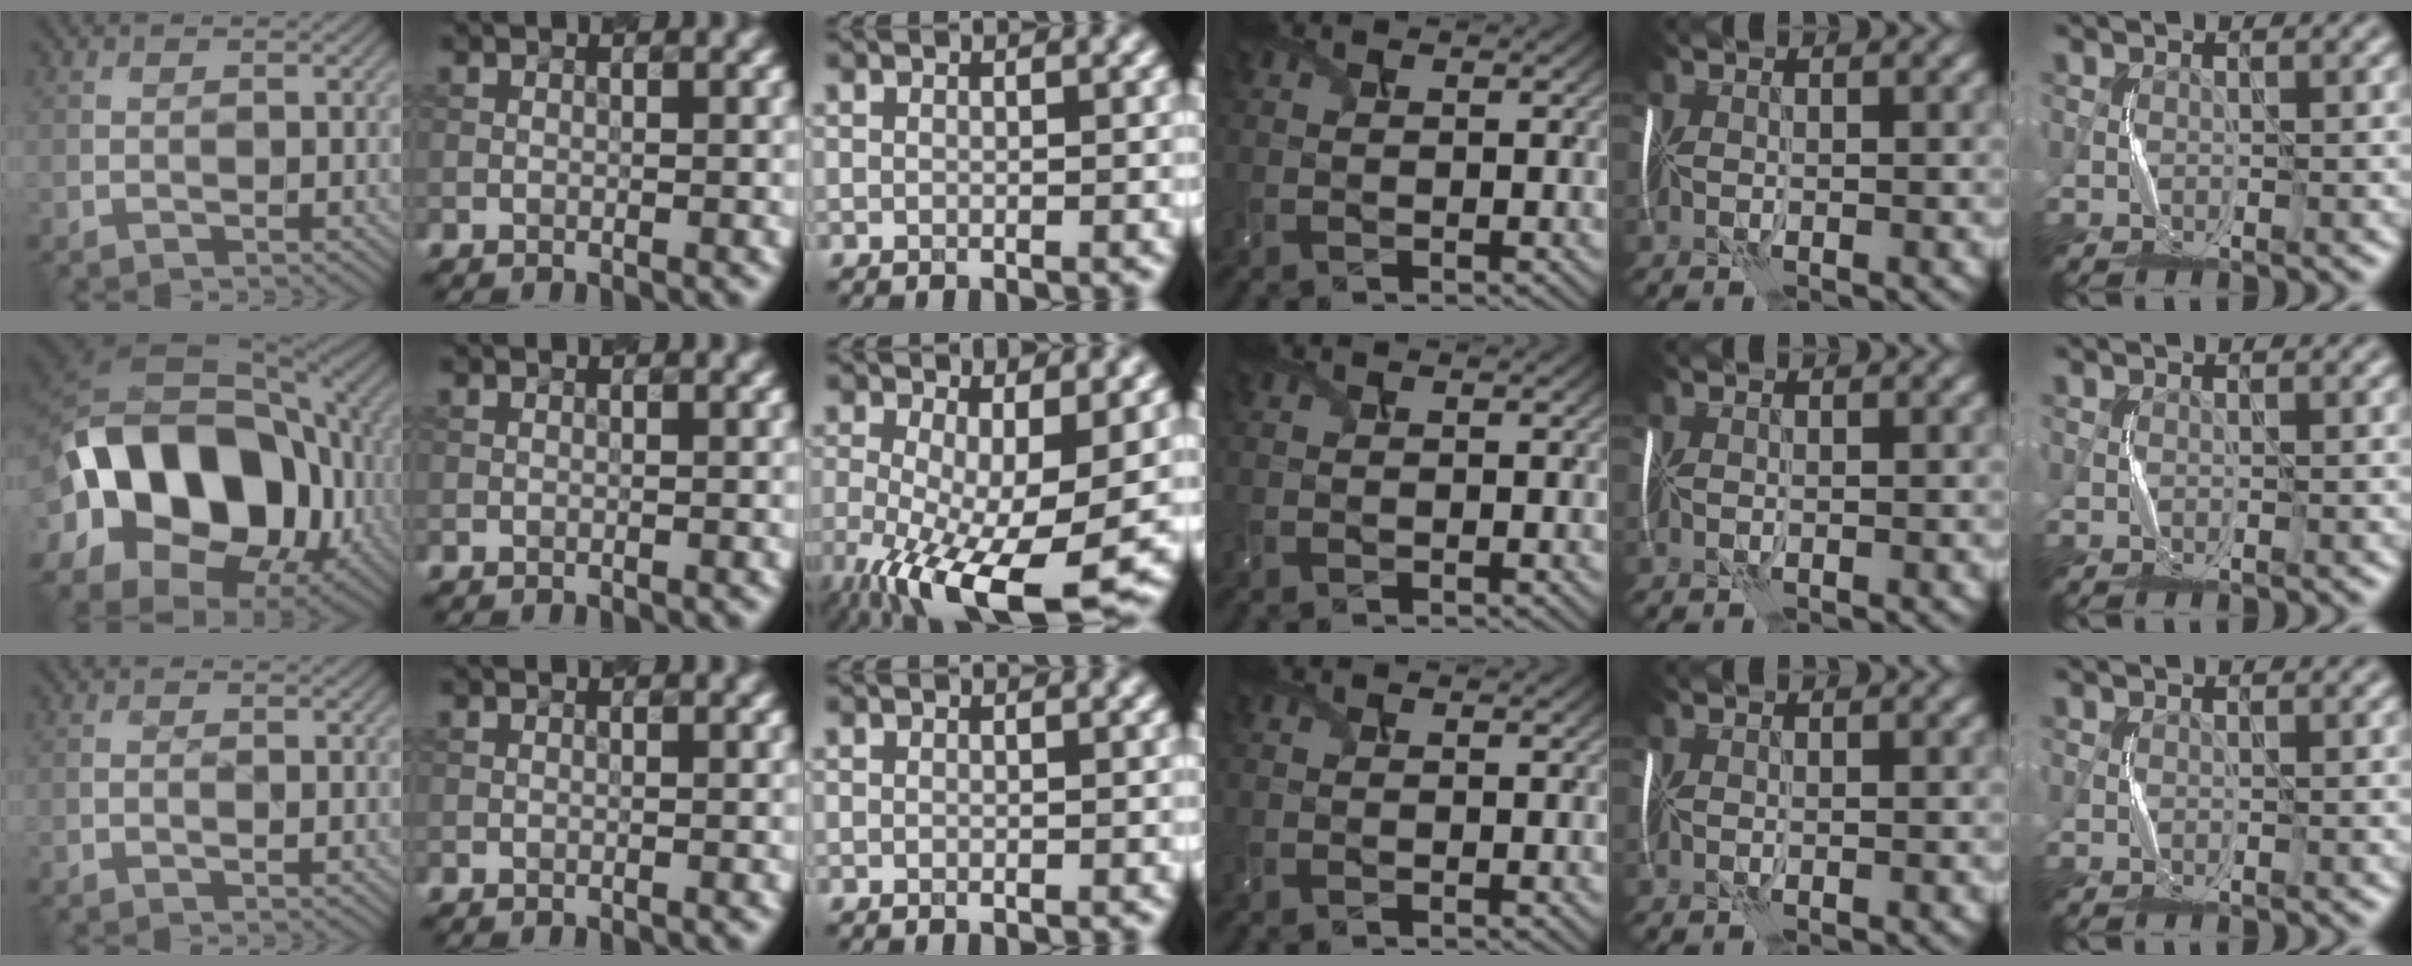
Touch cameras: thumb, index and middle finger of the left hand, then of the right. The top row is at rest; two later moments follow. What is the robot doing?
{"motion": "shake", "object": "handbell"}